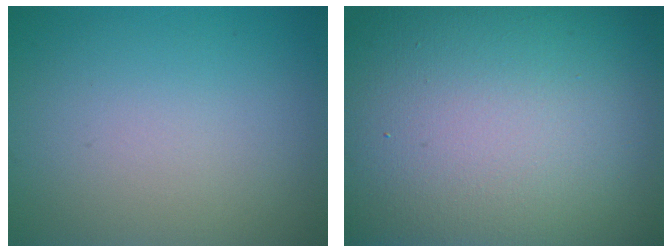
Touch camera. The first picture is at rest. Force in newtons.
{"total": 23.0, "press": 23.0, "slide": 1.3}